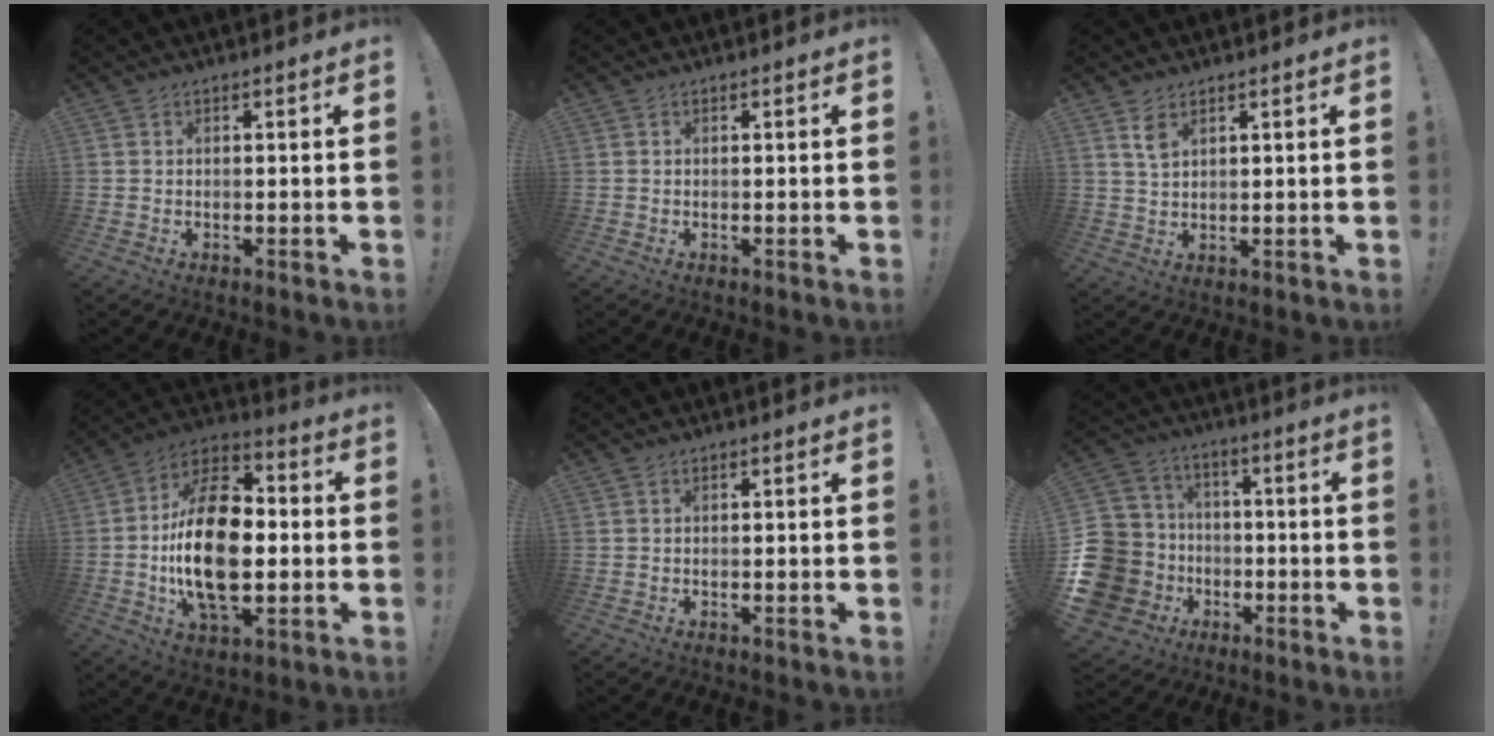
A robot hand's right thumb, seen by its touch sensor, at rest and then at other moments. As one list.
[{"total": 0.0}, {"total": 3.8, "force": [2.3, 1.8, 2.5], "torque": [-0.039, -0.012, 0.039]}, {"total": 23.7, "force": [-2.2, 13.5, 19.3], "torque": [-0.350, 0.012, -0.038]}, {"total": 0.0}, {"total": 17.8, "force": [-4.5, 15.1, 8.2], "torque": [-0.180, 0.040, -0.045]}]